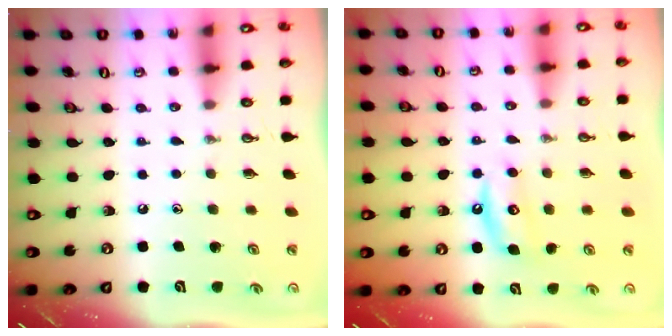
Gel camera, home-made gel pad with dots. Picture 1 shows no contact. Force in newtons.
{"total": 7.7, "press": 7.7, "slide": 0.5}